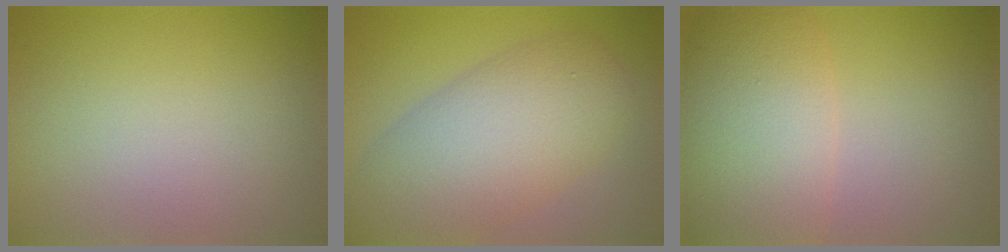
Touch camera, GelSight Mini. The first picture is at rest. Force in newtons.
{"total": 8.9, "press": 8.9, "slide": 0.4}
{"total": 8.6, "press": 8.6, "slide": 0.6}